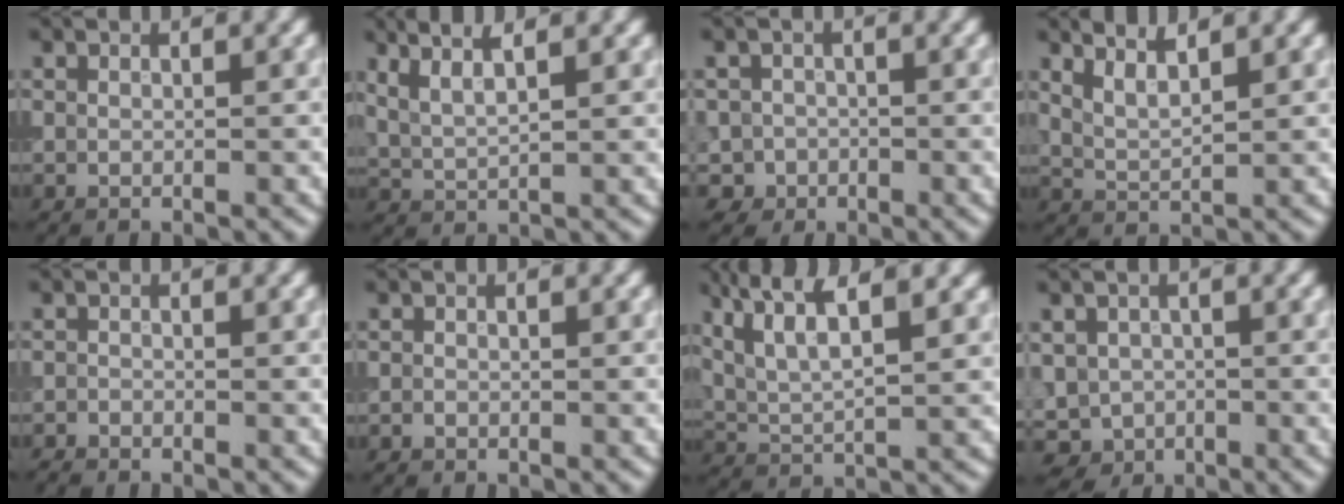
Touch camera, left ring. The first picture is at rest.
{"total": 4.0, "force": [2.9, 1.0, 2.5], "torque": [-0.039, 0.025, 0.040]}
{"total": 1.9, "force": [-0.8, 1.6, -0.7], "torque": [0.030, 0.016, -0.012]}
{"total": 2.8, "force": [2.5, 0.4, 1.2], "torque": [-0.022, 0.019, 0.045]}
{"total": 1.4, "force": [-1.4, -0.2, 0.0], "torque": [-0.013, 0.003, -0.027]}
{"total": 0.5, "force": [-0.5, -0.2, -0.2], "torque": [-0.001, 0.006, -0.007]}
{"total": 5.8, "force": [4.0, 1.2, 4.0], "torque": [-0.085, 0.024, 0.071]}
{"total": 2.4, "force": [-0.5, 2.3, 0.3], "torque": [-0.009, 0.002, -0.003]}